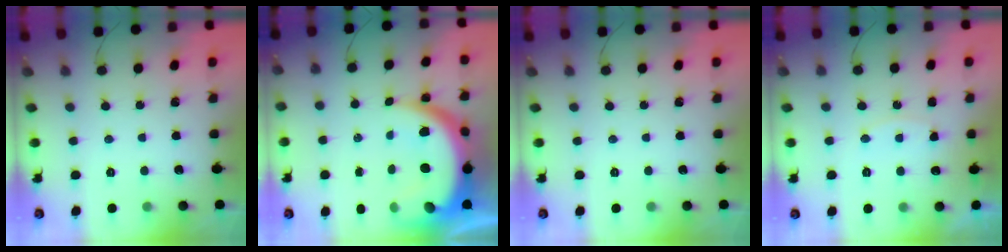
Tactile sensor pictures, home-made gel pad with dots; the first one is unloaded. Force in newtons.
{"total": 14.2, "press": 14.2, "slide": 1.3}
{"total": 0.0}
{"total": 6.0, "press": 6.0, "slide": 0.4}